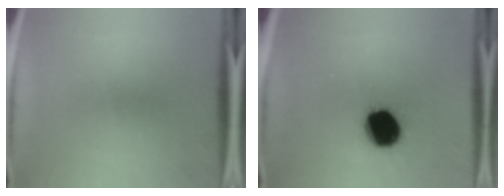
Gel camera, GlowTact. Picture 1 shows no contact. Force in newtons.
{"total": 15.2}